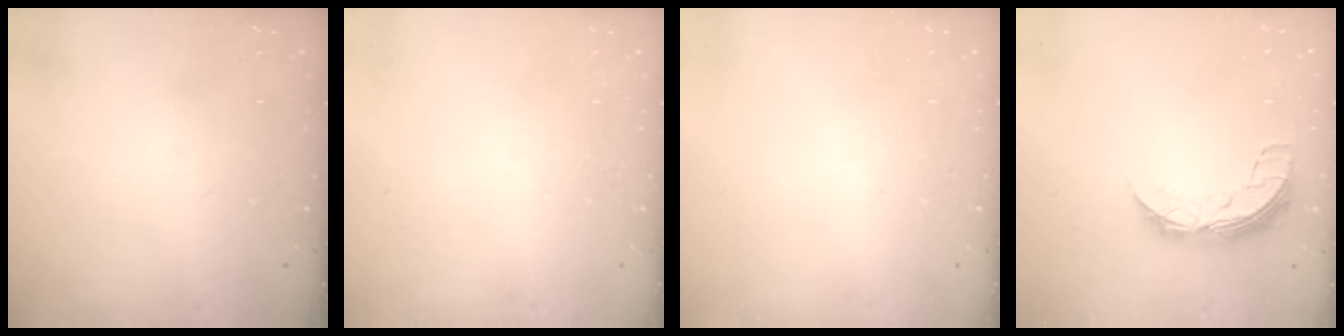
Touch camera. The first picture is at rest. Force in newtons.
{"total": 0.0}
{"total": 0.0}
{"total": 7.9, "press": 7.9, "slide": 0.6}